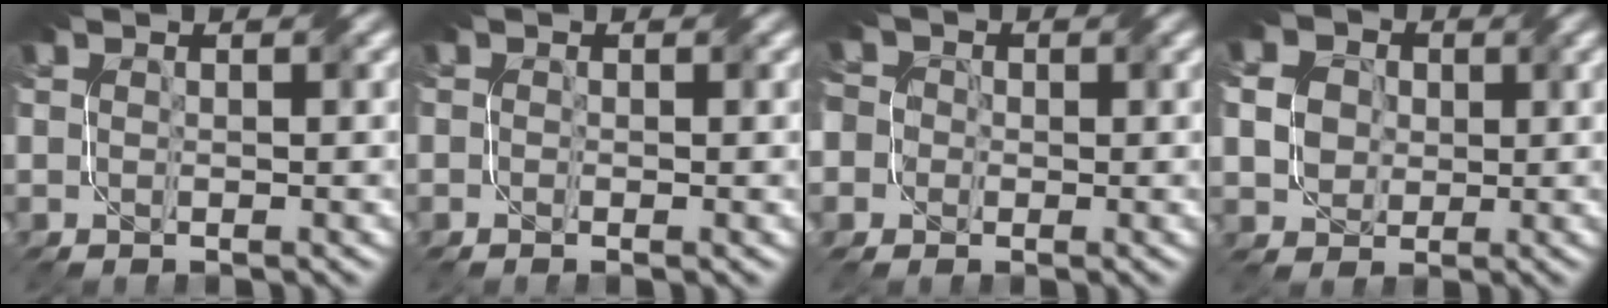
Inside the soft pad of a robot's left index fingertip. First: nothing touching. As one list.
[{"total": 0.8, "force": [-0.3, 0.3, 0.7], "torque": [-0.013, -0.003, -0.007]}, {"total": 5.6, "force": [-2.3, 4.8, 1.8], "torque": [-0.043, 0.014, -0.053]}, {"total": 5.0, "force": [1.5, 4.5, 1.6], "torque": [-0.044, 0.028, 0.017]}]